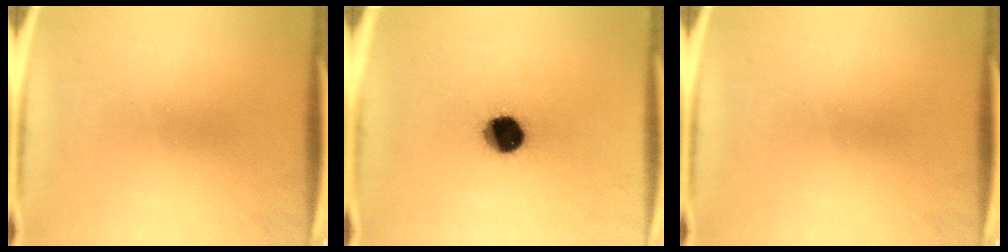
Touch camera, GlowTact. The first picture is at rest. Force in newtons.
{"total": 10.8}
{"total": 0.0}